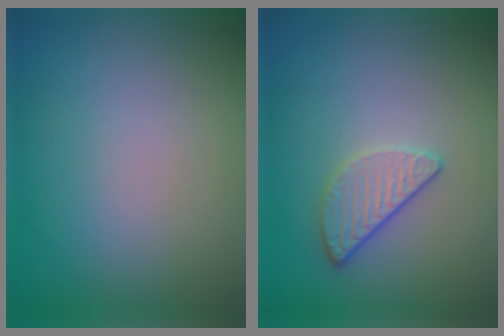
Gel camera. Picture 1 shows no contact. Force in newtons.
{"total": 2.4, "press": 2.2, "slide": 0.9}